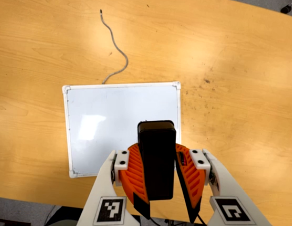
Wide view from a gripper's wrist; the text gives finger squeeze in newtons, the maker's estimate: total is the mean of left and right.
{"total": 11.1, "left": 10.4, "right": 11.8}